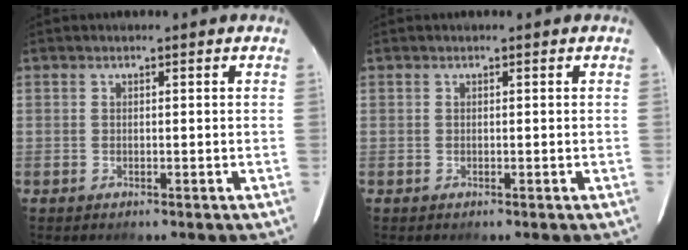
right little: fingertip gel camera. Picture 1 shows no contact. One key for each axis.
{"total": 0.0}